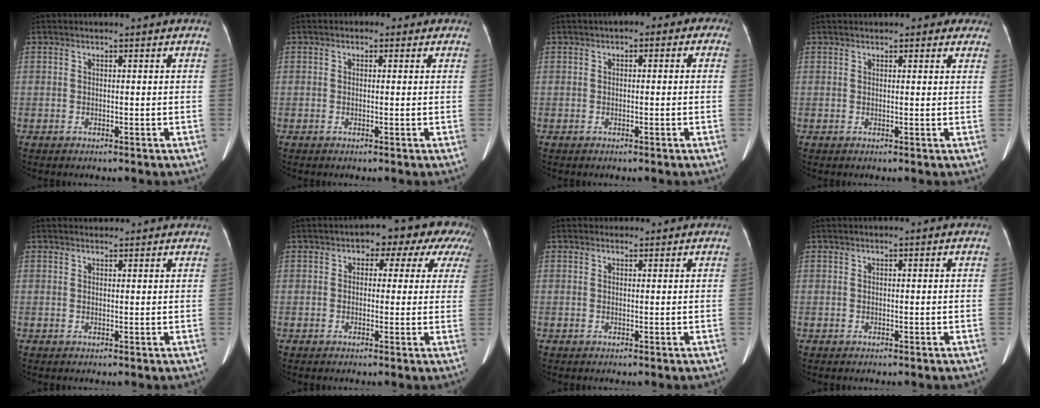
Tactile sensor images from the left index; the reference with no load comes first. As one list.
[{"total": 1.3, "force": [0.3, 1.2, 0.6], "torque": [-0.003, 0.011, -0.006]}, {"total": 3.1, "force": [0.5, 1.8, 2.5], "torque": [-0.019, 0.025, -0.008]}, {"total": 3.4, "force": [2.7, 1.4, 1.5], "torque": [-0.002, 0.014, 0.023]}, {"total": 2.1, "force": [2.0, 0.6, 0.0], "torque": [-0.007, 0.013, 0.022]}, {"total": 8.1, "force": [4.2, 5.3, 4.5], "torque": [-0.036, 0.039, 0.031]}, {"total": 0.7, "force": [0.5, 0.5, -0.1], "torque": [0.001, 0.006, 0.008]}, {"total": 0.0}]